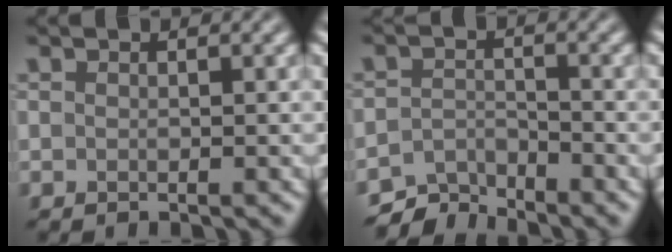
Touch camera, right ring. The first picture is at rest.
{"total": 3.7, "force": [-3.5, 0.8, 0.4], "torque": [-0.004, 0.004, -0.071]}